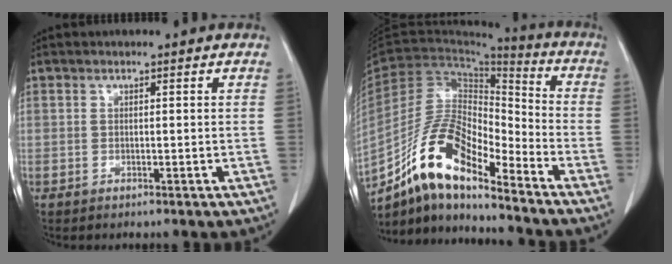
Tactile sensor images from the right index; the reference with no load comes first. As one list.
[{"total": 13.8, "force": [-10.1, 3.7, 8.5], "torque": [-0.164, 0.023, -0.185]}]